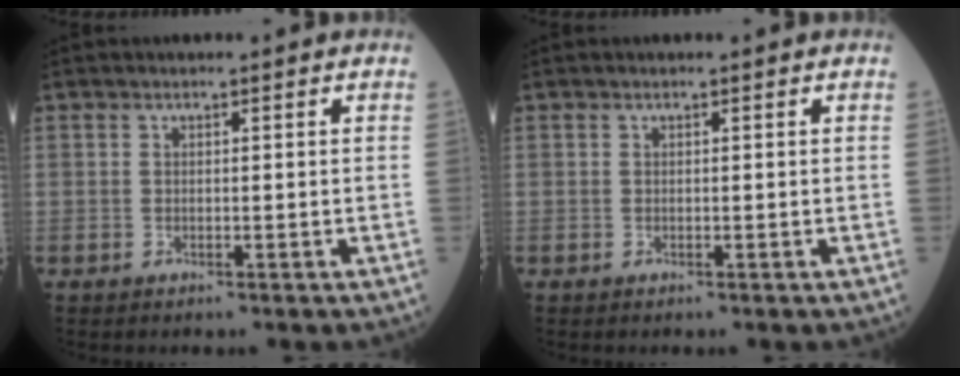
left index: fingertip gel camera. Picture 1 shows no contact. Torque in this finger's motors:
{"motor_torque": [-0.04, 0.08, 0.00, 0.00]}